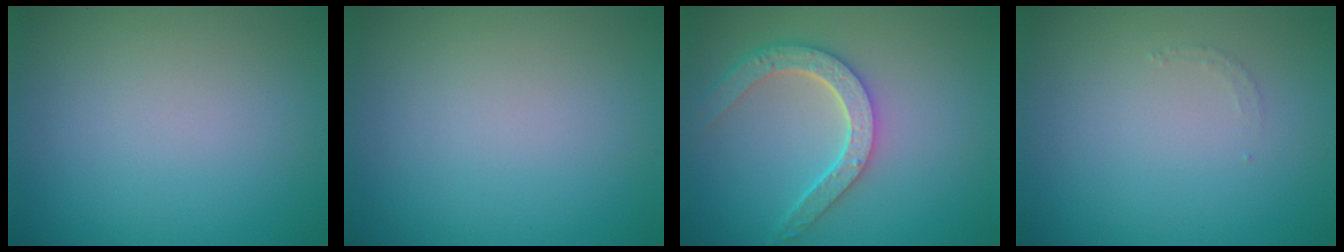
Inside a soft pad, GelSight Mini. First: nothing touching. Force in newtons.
{"total": 0.0}
{"total": 4.5, "press": 3.8, "slide": 2.5}
{"total": 0.8, "press": 0.8, "slide": 0.1}